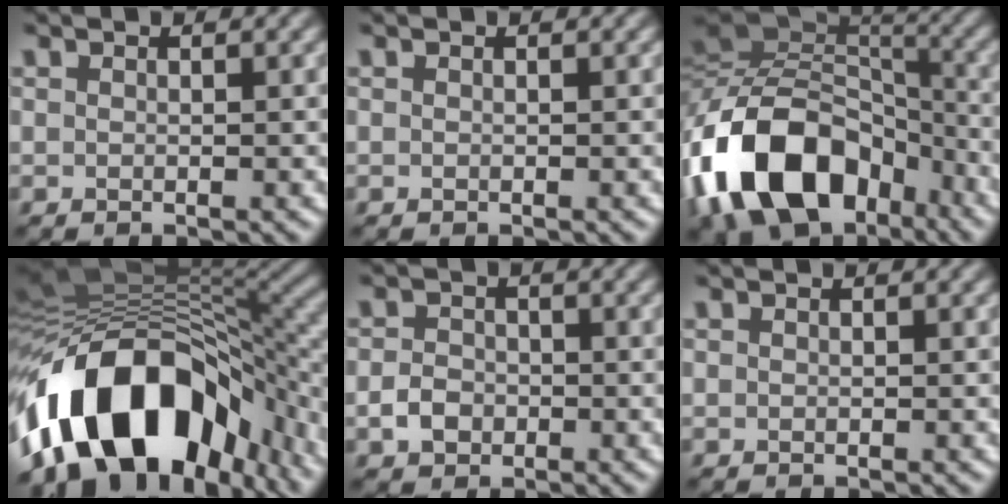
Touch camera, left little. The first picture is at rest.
{"total": 0.0}
{"total": 15.2, "force": [-7.2, 10.0, 8.9], "torque": [-0.187, 0.007, -0.137]}
{"total": 16.2, "force": [-7.3, 9.3, 11.0], "torque": [-0.192, 0.013, -0.118]}
{"total": 2.2, "force": [-0.8, 1.8, 1.0], "torque": [-0.016, 0.000, -0.020]}
{"total": 0.0}